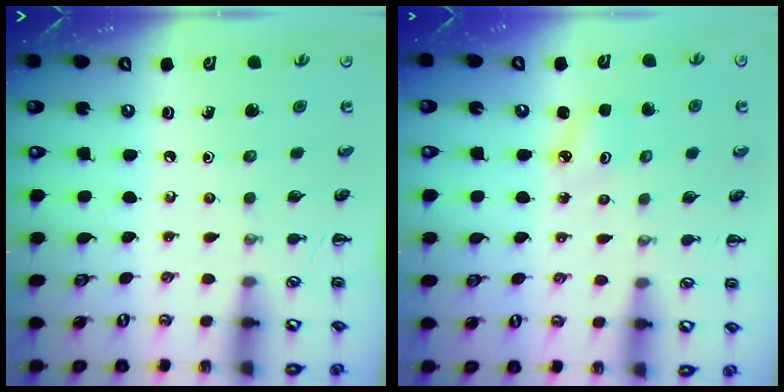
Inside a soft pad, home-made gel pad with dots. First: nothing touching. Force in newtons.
{"total": 2.4, "press": 2.3, "slide": 0.7}